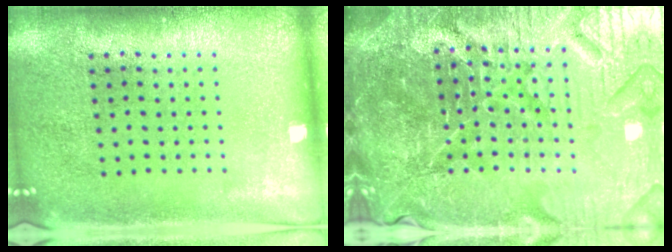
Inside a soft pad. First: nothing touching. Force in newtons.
{"total": 6.6, "press": 5.9, "slide": 2.8}